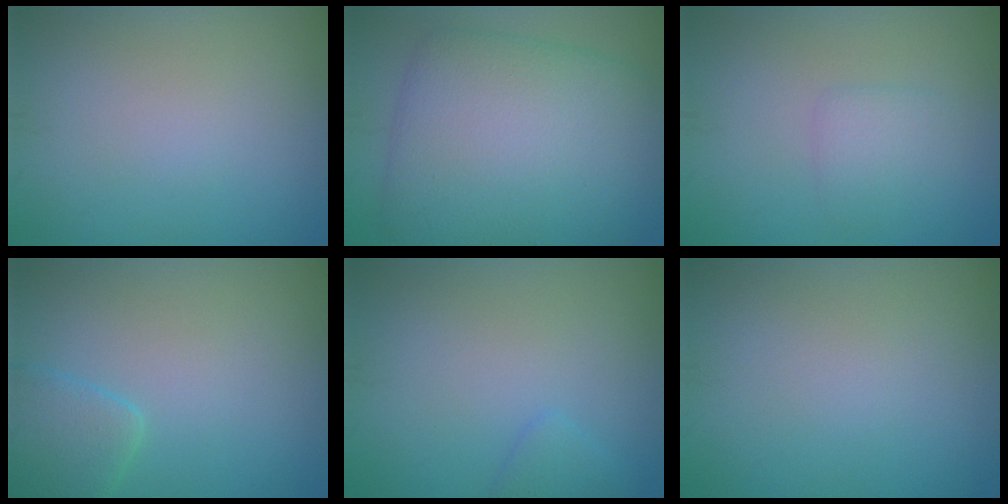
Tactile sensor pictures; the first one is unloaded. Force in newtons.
{"total": 11.6, "press": 11.6, "slide": 0.3}
{"total": 1.8, "press": 1.8, "slide": 0.1}
{"total": 2.9, "press": 2.9, "slide": 0.2}
{"total": 1.3, "press": 1.3, "slide": 0.0}
{"total": 0.0}